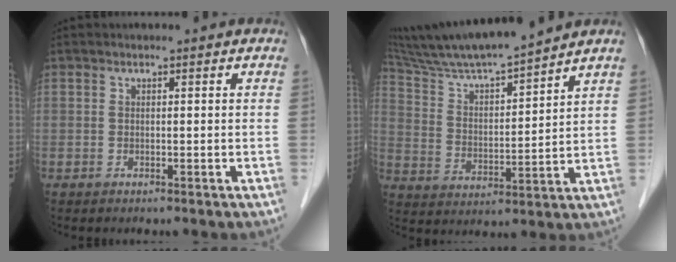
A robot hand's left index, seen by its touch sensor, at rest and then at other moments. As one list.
[{"total": 14.8, "force": [13.3, -0.7, 6.4], "torque": [-0.124, 0.008, 0.235]}]